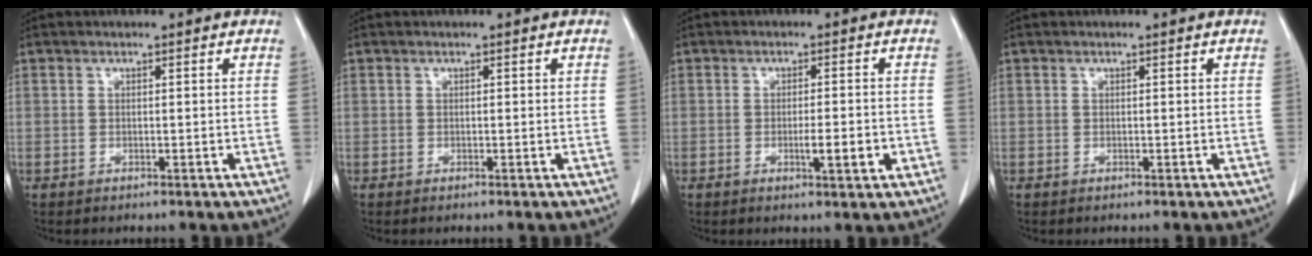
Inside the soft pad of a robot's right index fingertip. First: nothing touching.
{"total": 0.0}
{"total": 3.9, "force": [-1.2, 0.5, 3.7], "torque": [-0.059, -0.003, -0.015]}
{"total": 0.0}